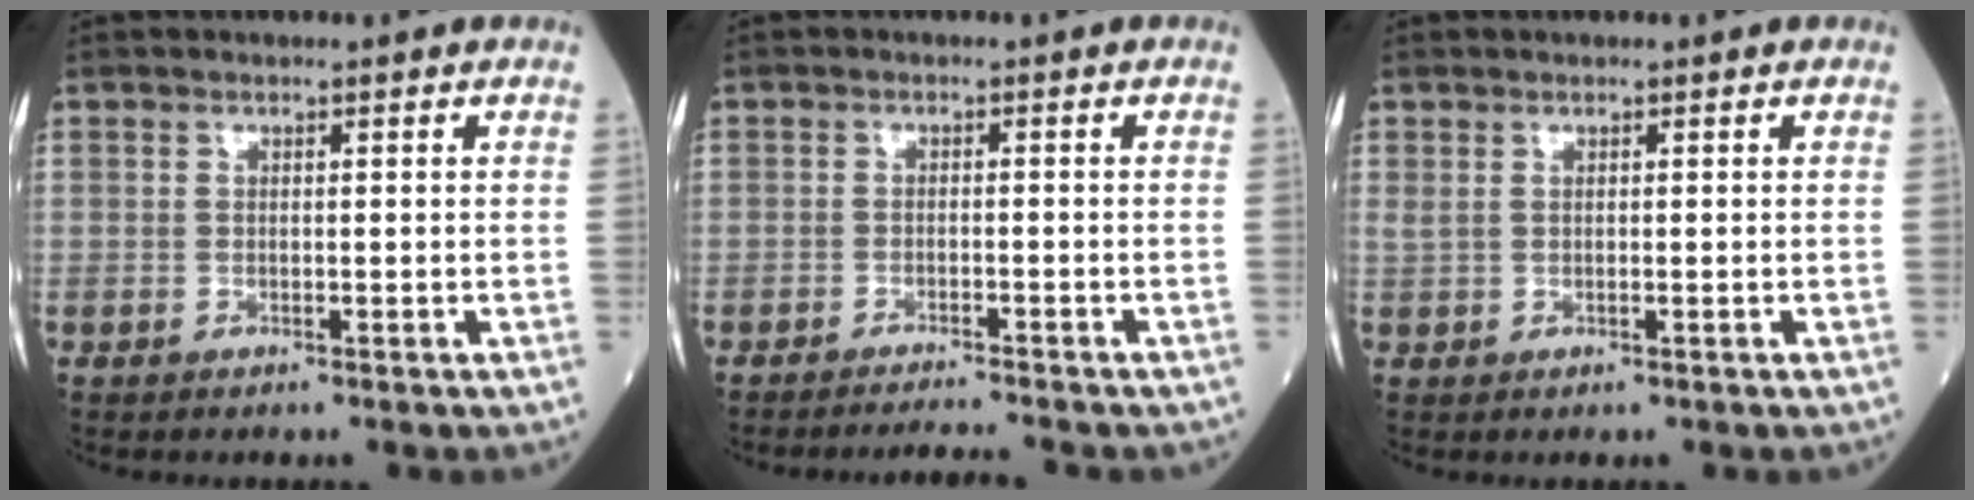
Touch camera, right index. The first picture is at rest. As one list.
[{"total": 5.1, "force": [-4.9, -0.1, 1.4], "torque": [-0.019, -0.012, -0.073]}, {"total": 1.1, "force": [0.5, 0.3, 0.9], "torque": [-0.034, 0.006, 0.016]}]